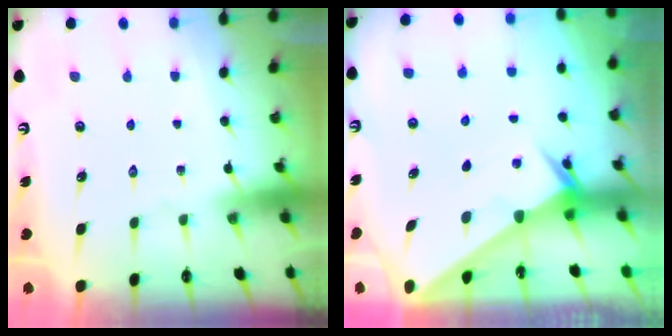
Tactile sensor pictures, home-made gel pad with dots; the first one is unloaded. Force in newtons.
{"total": 2.0, "press": 2.0, "slide": 0.1}